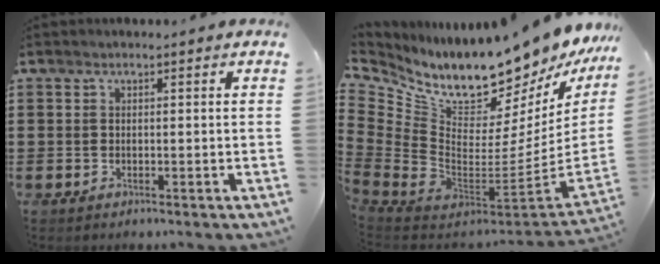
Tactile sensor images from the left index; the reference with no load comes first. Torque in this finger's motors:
{"motor_torque": [2.14, 0.00, 1.00, 0.11]}